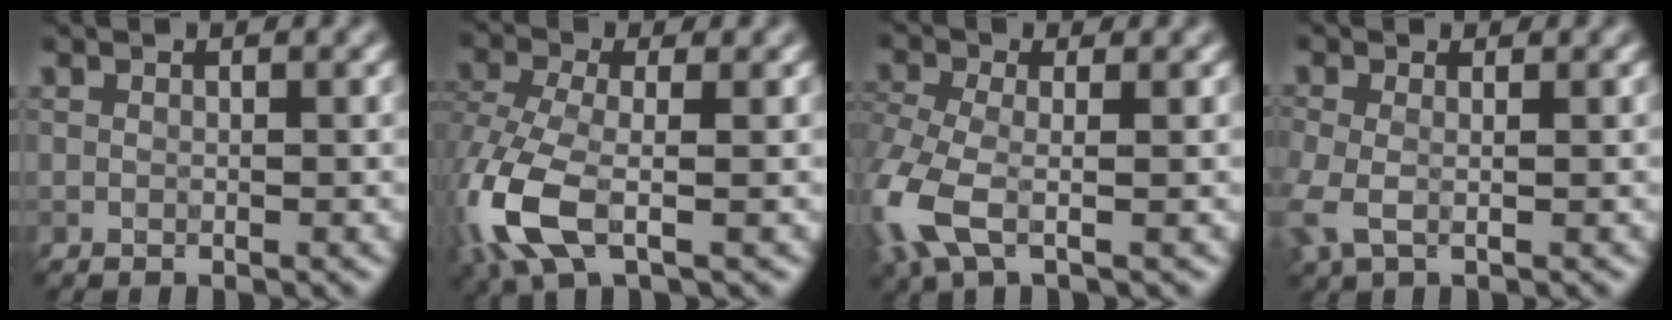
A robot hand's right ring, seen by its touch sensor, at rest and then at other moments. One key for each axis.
{"total": 6.2, "fx": -4.4, "fy": 1.5, "fz": 4.1, "tx": -0.154, "ty": -0.025, "tz": -0.058}
{"total": 5.2, "fx": -3.9, "fy": 1.3, "fz": 3.3, "tx": -0.131, "ty": -0.027, "tz": -0.045}
{"total": 1.8, "fx": -1.5, "fy": -0.1, "fz": 0.8, "tx": -0.053, "ty": -0.013, "tz": 0.002}